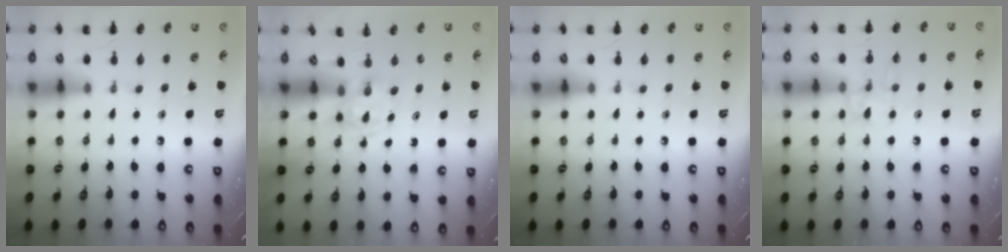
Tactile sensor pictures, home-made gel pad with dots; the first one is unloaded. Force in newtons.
{"total": 1.5, "press": 1.4, "slide": 0.7}
{"total": 0.0}
{"total": 9.5, "press": 9.4, "slide": 1.2}